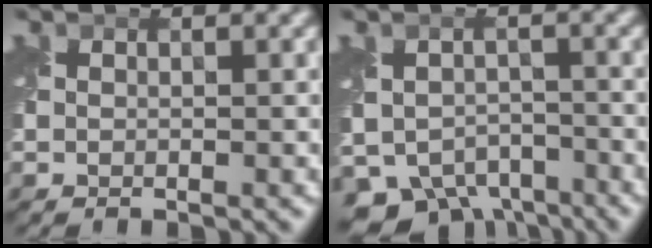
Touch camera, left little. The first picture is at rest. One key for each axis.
{"total": 7.4, "fx": -5.2, "fy": 4.5, "fz": 2.7, "tx": -0.045, "ty": -0.024, "tz": -0.081}